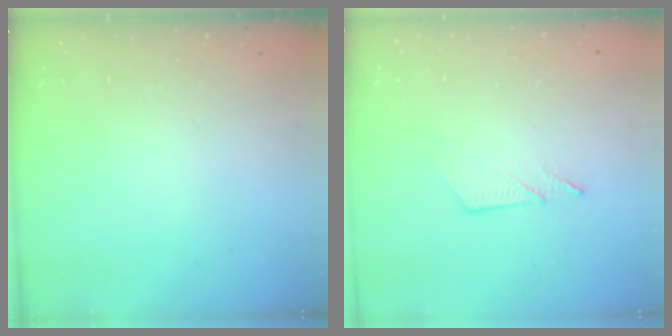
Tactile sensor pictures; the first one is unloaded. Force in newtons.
{"total": 4.5, "press": 4.5, "slide": 0.1}